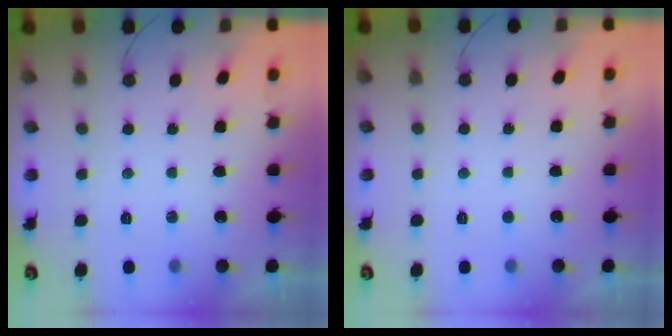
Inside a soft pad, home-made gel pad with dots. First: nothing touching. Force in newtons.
{"total": 1.6, "press": 1.5, "slide": 0.2}